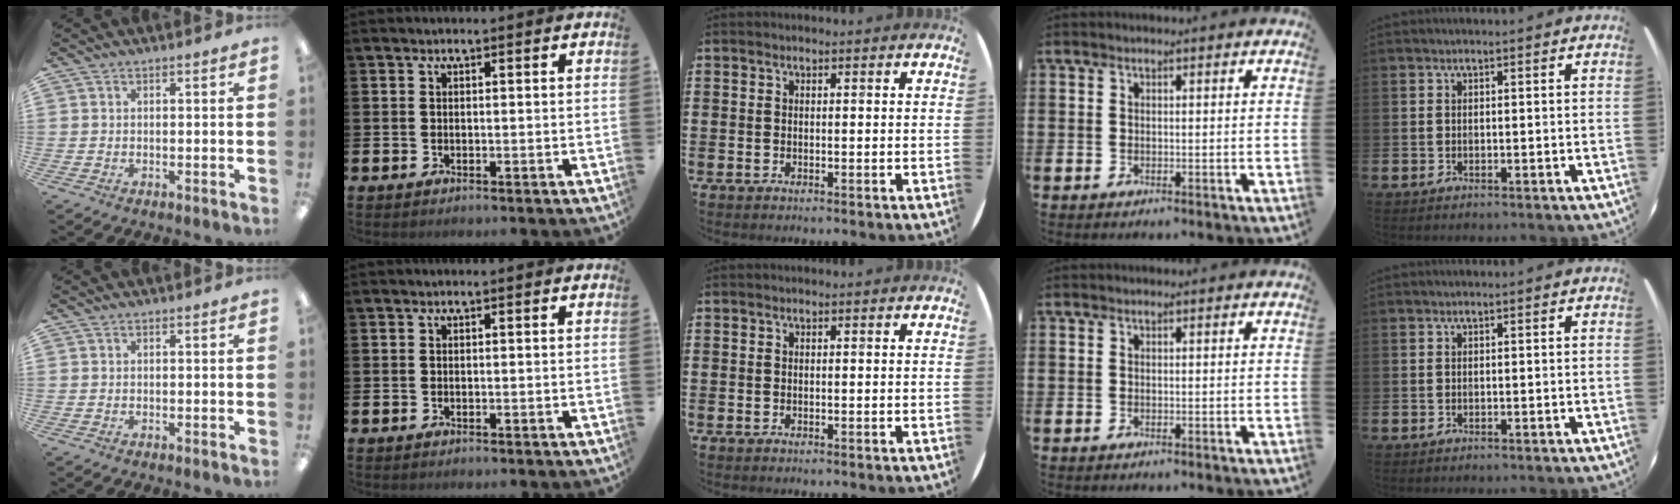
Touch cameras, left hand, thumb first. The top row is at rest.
{}